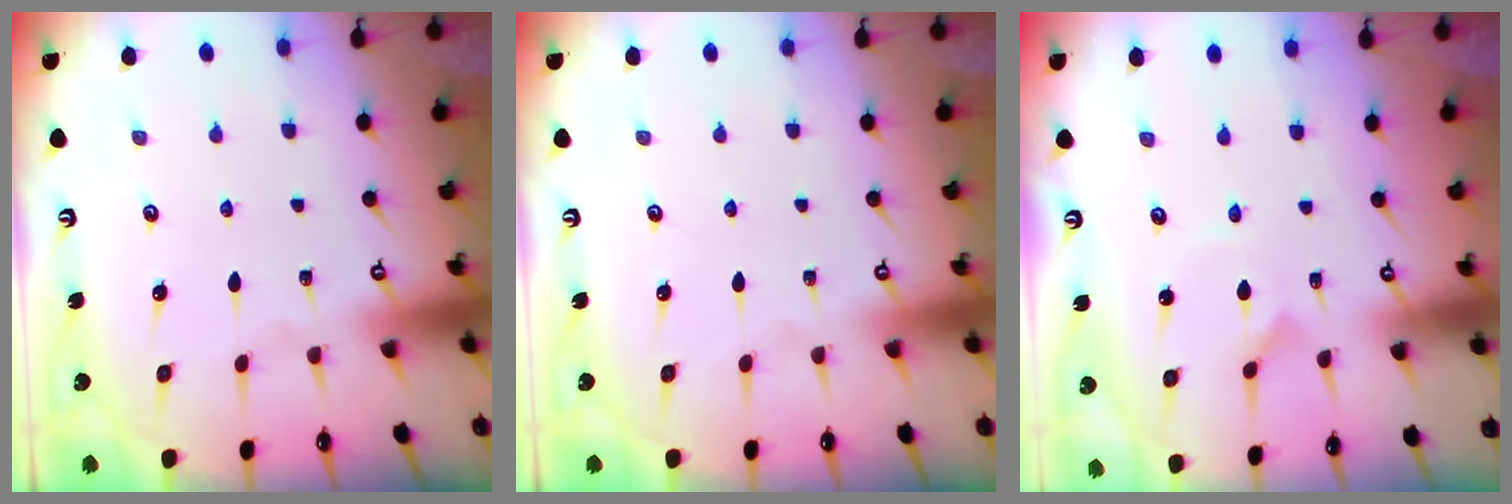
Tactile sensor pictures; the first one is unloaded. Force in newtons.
{"total": 0.0}
{"total": 0.0}